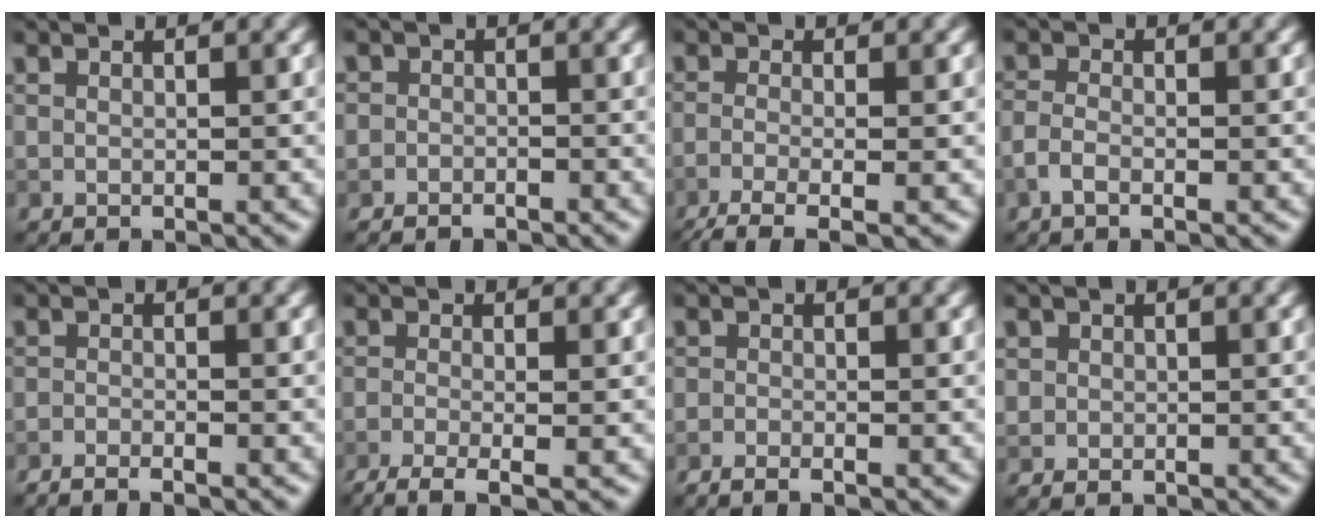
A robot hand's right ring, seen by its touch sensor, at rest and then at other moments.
{"total": 1.6, "force": [-1.1, 1.1, -0.1], "torque": [0.021, 0.003, -0.025]}
{"total": 4.7, "force": [-2.6, 1.4, 3.7], "torque": [-0.061, -0.009, -0.056]}
{"total": 1.7, "force": [-0.9, 0.7, 1.2], "torque": [-0.027, 0.001, -0.025]}
{"total": 2.3, "force": [-1.9, 0.4, 1.3], "torque": [-0.023, 0.003, -0.036]}
{"total": 4.1, "force": [-2.2, 1.3, 3.2], "torque": [-0.053, -0.011, -0.044]}
{"total": 1.4, "force": [-1.1, 0.4, 0.8], "torque": [-0.014, -0.003, -0.021]}
{"total": 1.1, "force": [0.0, 1.1, 0.0], "torque": [0.013, -0.003, 0.001]}